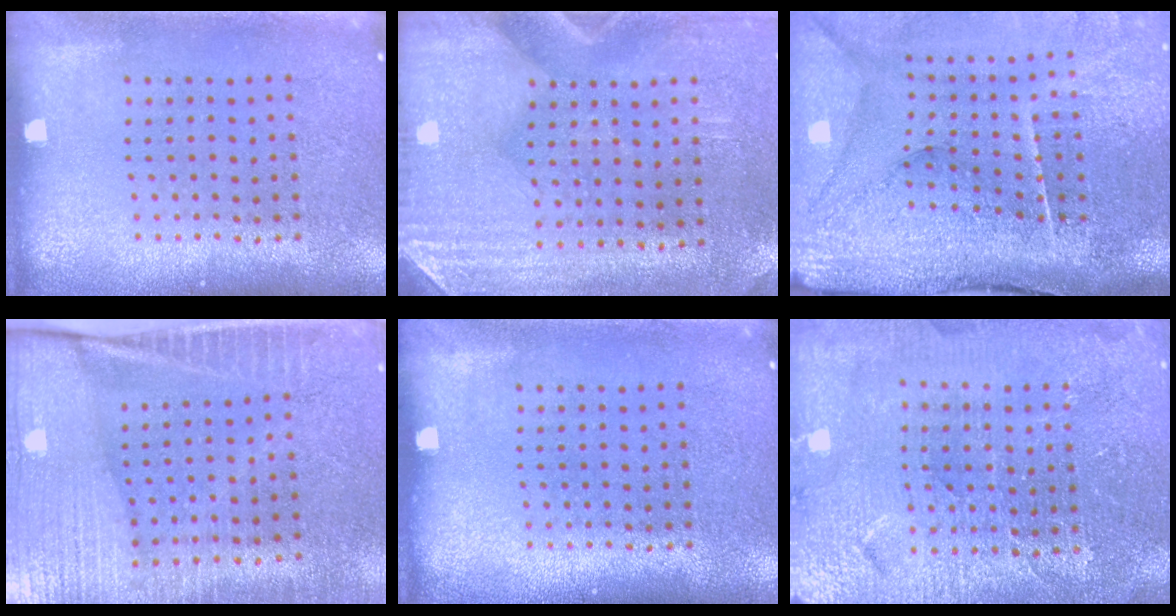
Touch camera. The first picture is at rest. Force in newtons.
{"total": 2.9, "press": 2.5, "slide": 1.5}
{"total": 4.7, "press": 3.6, "slide": 3.0}
{"total": 4.0, "press": 3.5, "slide": 2.0}
{"total": 0.0}
{"total": 4.3, "press": 4.1, "slide": 1.2}